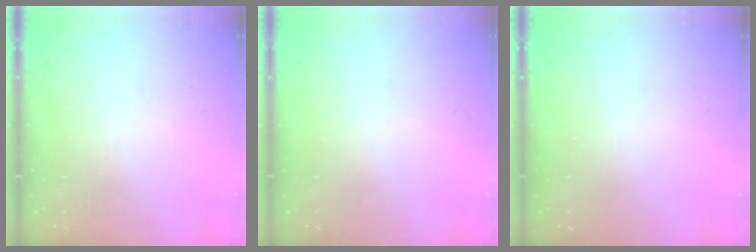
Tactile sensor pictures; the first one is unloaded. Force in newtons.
{"total": 0.0}
{"total": 0.0}